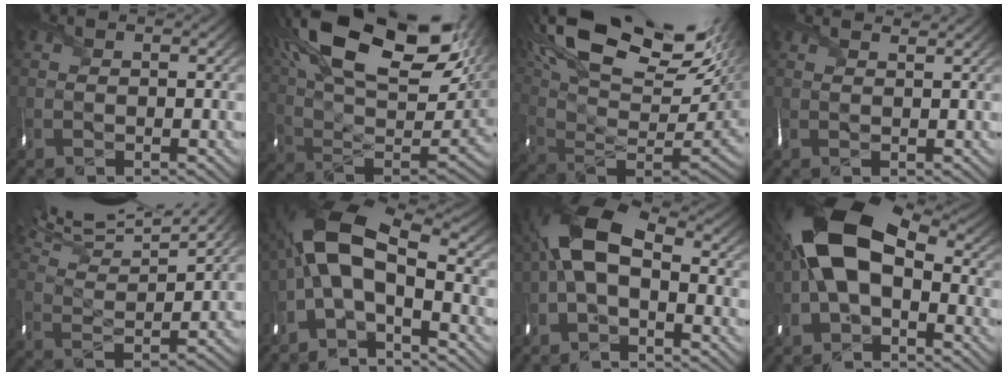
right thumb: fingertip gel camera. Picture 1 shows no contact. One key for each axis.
{"total": 21.9, "fx": 12.0, "fy": 10.1, "fz": 15.3, "tx": -0.305, "ty": 0.060, "tz": 0.190}
{"total": 20.0, "fx": 10.4, "fy": 8.7, "fz": 14.7, "tx": -0.274, "ty": 0.041, "tz": 0.193}
{"total": 2.1, "fx": 1.8, "fy": 0.2, "fz": 1.0, "tx": -0.029, "ty": 0.009, "tz": 0.027}
{"total": 14.2, "fx": 11.8, "fy": 2.8, "fz": 7.4, "tx": -0.159, "ty": 0.020, "tz": 0.170}
{"total": 13.3, "fx": -2.3, "fy": 5.7, "fz": 11.8, "tx": -0.227, "ty": 0.021, "tz": -0.060}
{"total": 9.0, "fx": -1.2, "fy": 4.6, "fz": 7.6, "tx": -0.162, "ty": 0.025, "tz": -0.046}
{"total": 14.1, "fx": -0.2, "fy": 8.1, "fz": 11.5, "tx": -0.242, "ty": 0.010, "tz": -0.021}